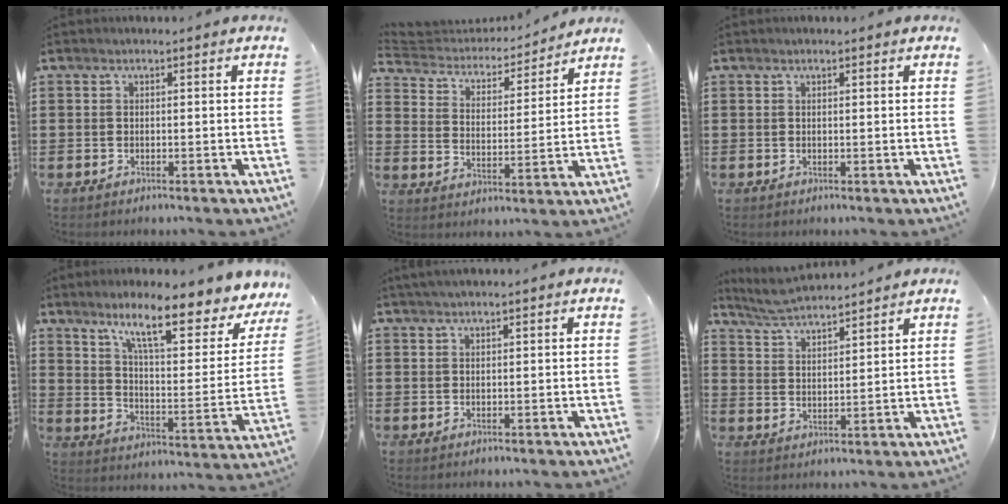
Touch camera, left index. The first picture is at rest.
{"total": 3.7, "force": [3.6, 0.8, 0.5], "torque": [-0.034, -0.029, 0.054]}
{"total": 0.6, "force": [0.4, 0.1, 0.4], "torque": [-0.009, 0.002, 0.008]}
{"total": 12.4, "force": [8.8, 1.6, 8.6], "torque": [-0.161, -0.046, 0.140]}
{"total": 1.1, "force": [0.8, 0.0, 0.7], "torque": [-0.015, 0.000, 0.016]}
{"total": 5.0, "force": [4.8, 0.3, 1.4], "torque": [-0.043, -0.014, 0.087]}